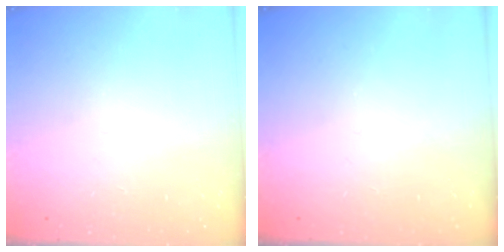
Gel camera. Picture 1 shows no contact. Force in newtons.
{"total": 0.0}